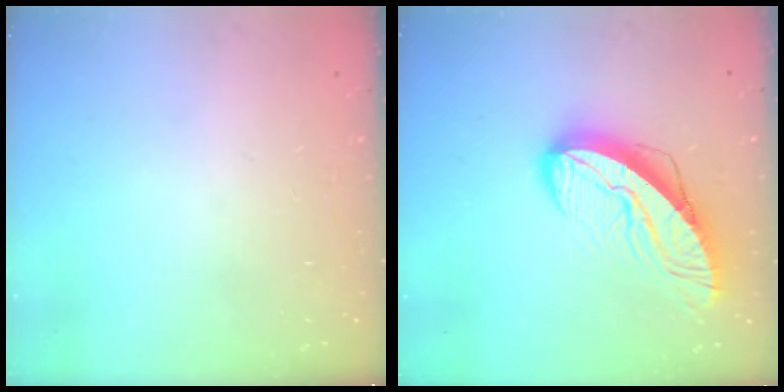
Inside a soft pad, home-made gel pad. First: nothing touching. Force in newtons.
{"total": 12.4, "press": 12.4, "slide": 1.1}